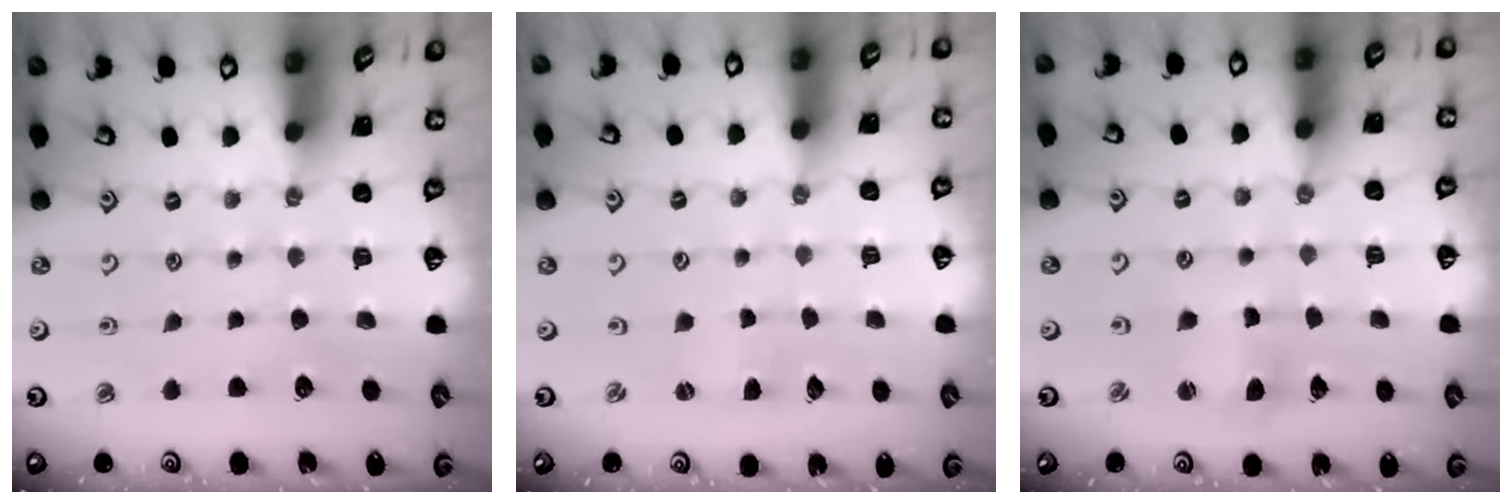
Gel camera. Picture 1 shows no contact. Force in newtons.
{"total": 0.9, "press": 0.9, "slide": 0.1}
{"total": 3.3, "press": 3.3, "slide": 0.3}